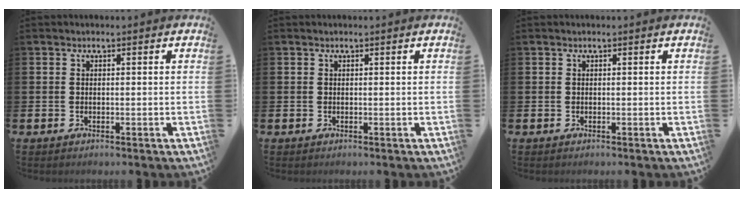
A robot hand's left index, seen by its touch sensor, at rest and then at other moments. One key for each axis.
{"total": 0.0}
{"total": 0.0}